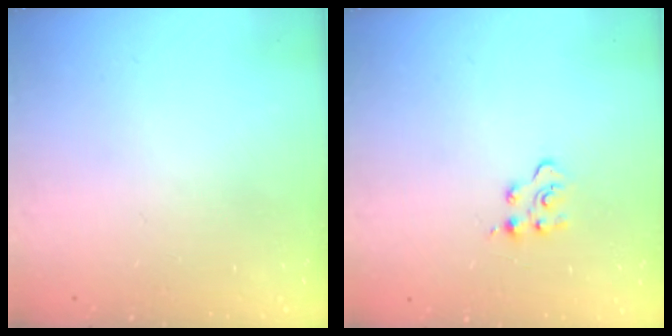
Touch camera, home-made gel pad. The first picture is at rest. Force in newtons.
{"total": 5.2, "press": 5.2, "slide": 0.5}